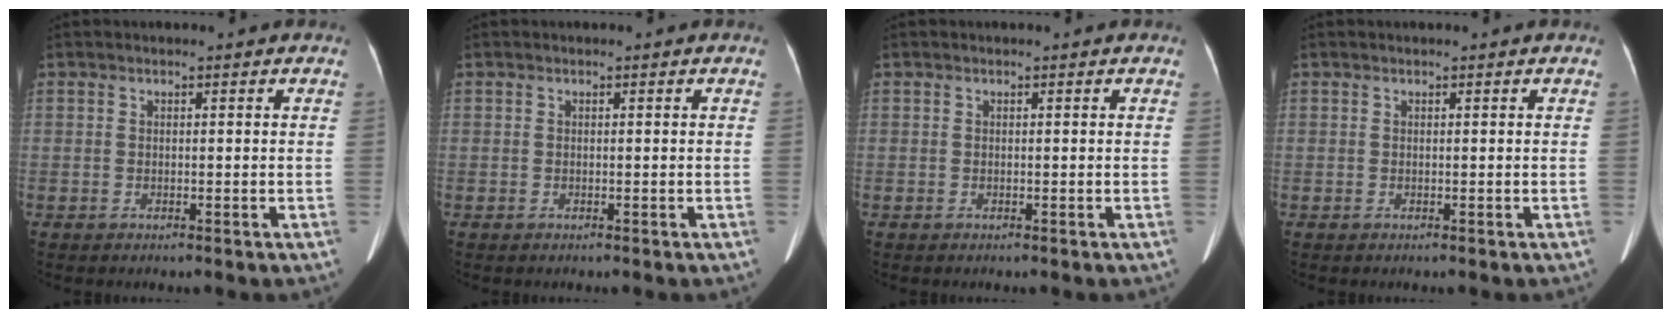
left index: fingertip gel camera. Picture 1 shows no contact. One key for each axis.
{"total": 0.0}
{"total": 0.0}
{"total": 0.0}